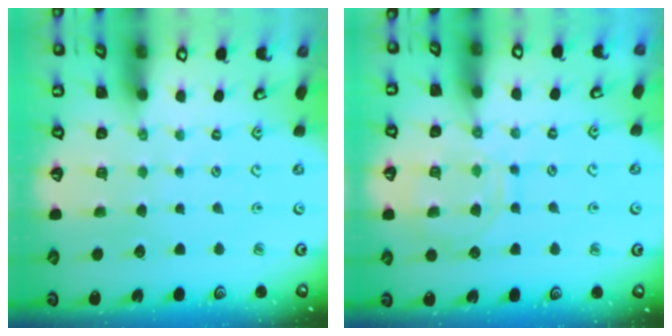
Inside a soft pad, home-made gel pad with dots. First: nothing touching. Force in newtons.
{"total": 11.8, "press": 11.8, "slide": 1.1}